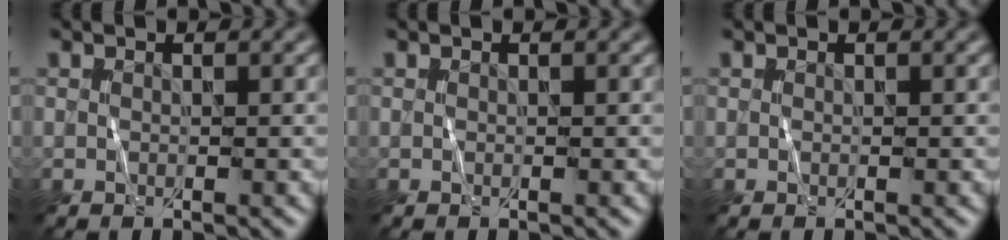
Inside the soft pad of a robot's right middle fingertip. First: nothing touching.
{"total": 0.0}
{"total": 0.0}